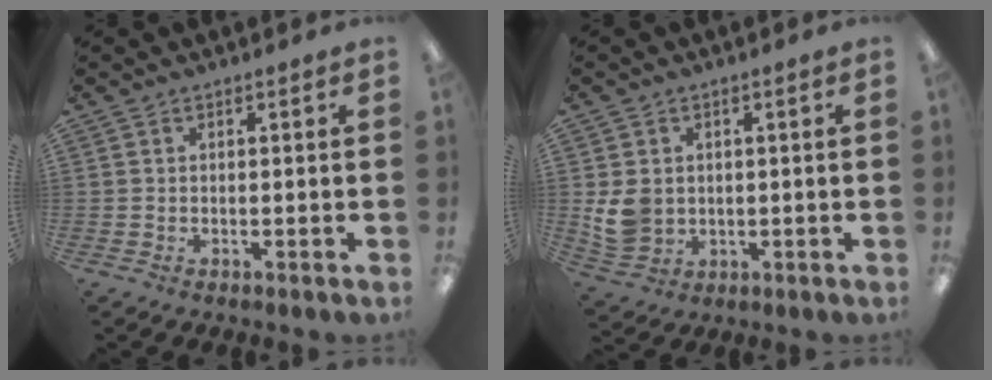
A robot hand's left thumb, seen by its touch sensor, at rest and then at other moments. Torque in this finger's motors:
{"motor_torque": [0.20, 1.39, 0.76, -0.37, 0.04]}